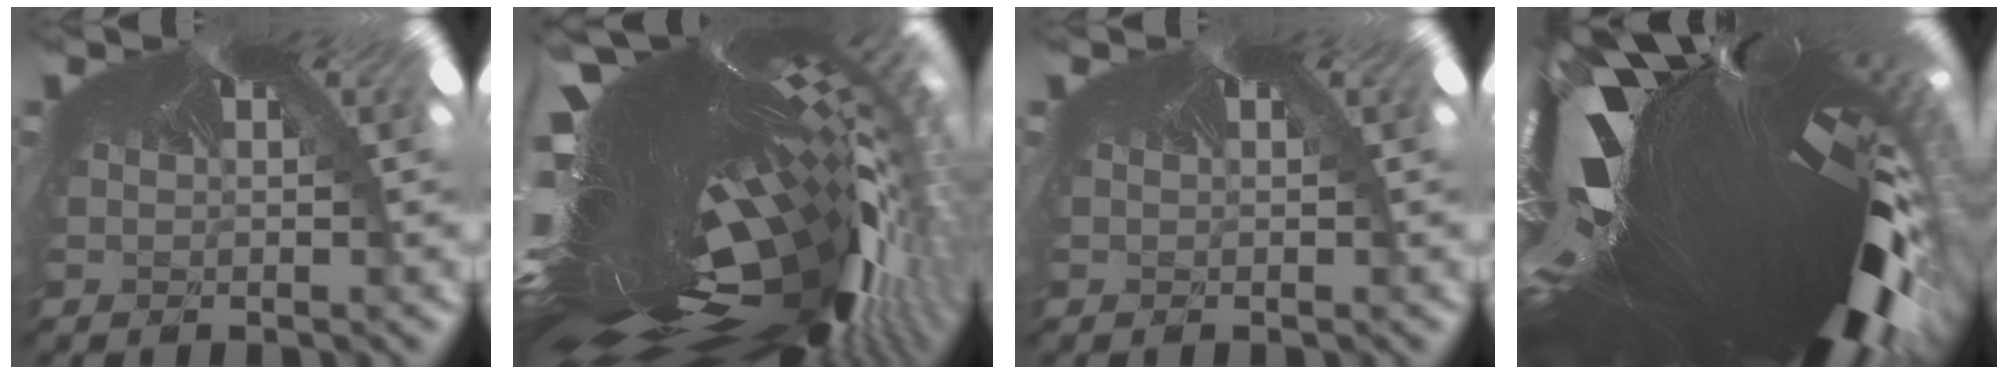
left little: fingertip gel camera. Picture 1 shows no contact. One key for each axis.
{"total": 7.7, "fx": -6.7, "fy": 0.2, "fz": 3.9, "tx": -0.101, "ty": -0.092, "tz": -0.069}
{"total": 0.0}
{"total": 6.2, "fx": -5.0, "fy": 0.8, "fz": 3.6, "tx": -0.103, "ty": -0.108, "tz": -0.030}